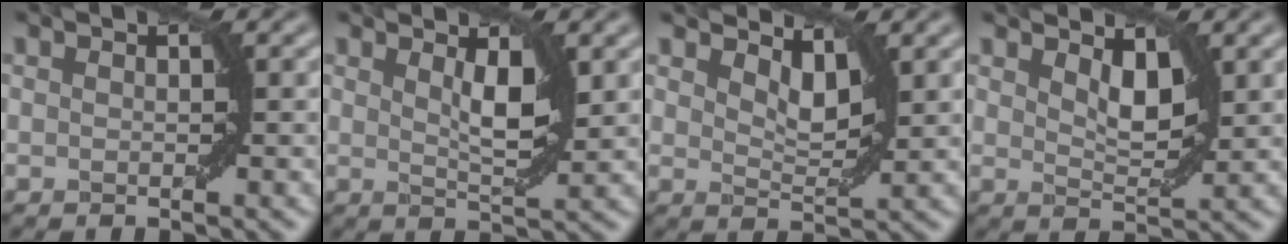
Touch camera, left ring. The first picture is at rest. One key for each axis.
{"total": 2.9, "fx": 1.2, "fy": 0.7, "fz": 2.5, "tx": -0.040, "ty": -0.006, "tz": 0.023}
{"total": 2.6, "fx": 1.7, "fy": 1.1, "fz": 1.6, "tx": -0.033, "ty": -0.007, "tz": 0.028}
{"total": 2.6, "fx": 1.3, "fy": 1.2, "fz": 2.0, "tx": -0.036, "ty": -0.007, "tz": 0.024}